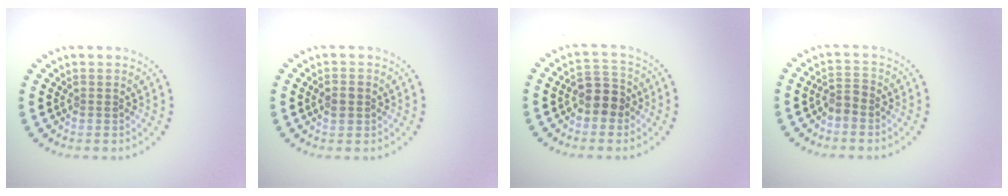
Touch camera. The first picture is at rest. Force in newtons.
{"total": 1.4, "press": 1.4, "slide": 0.1}
{"total": 3.4, "press": 3.3, "slide": 1.1}
{"total": 1.5, "press": 1.3, "slide": 0.7}